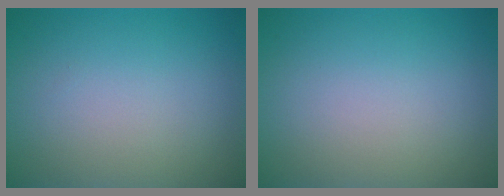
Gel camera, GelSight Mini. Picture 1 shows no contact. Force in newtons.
{"total": 0.0}